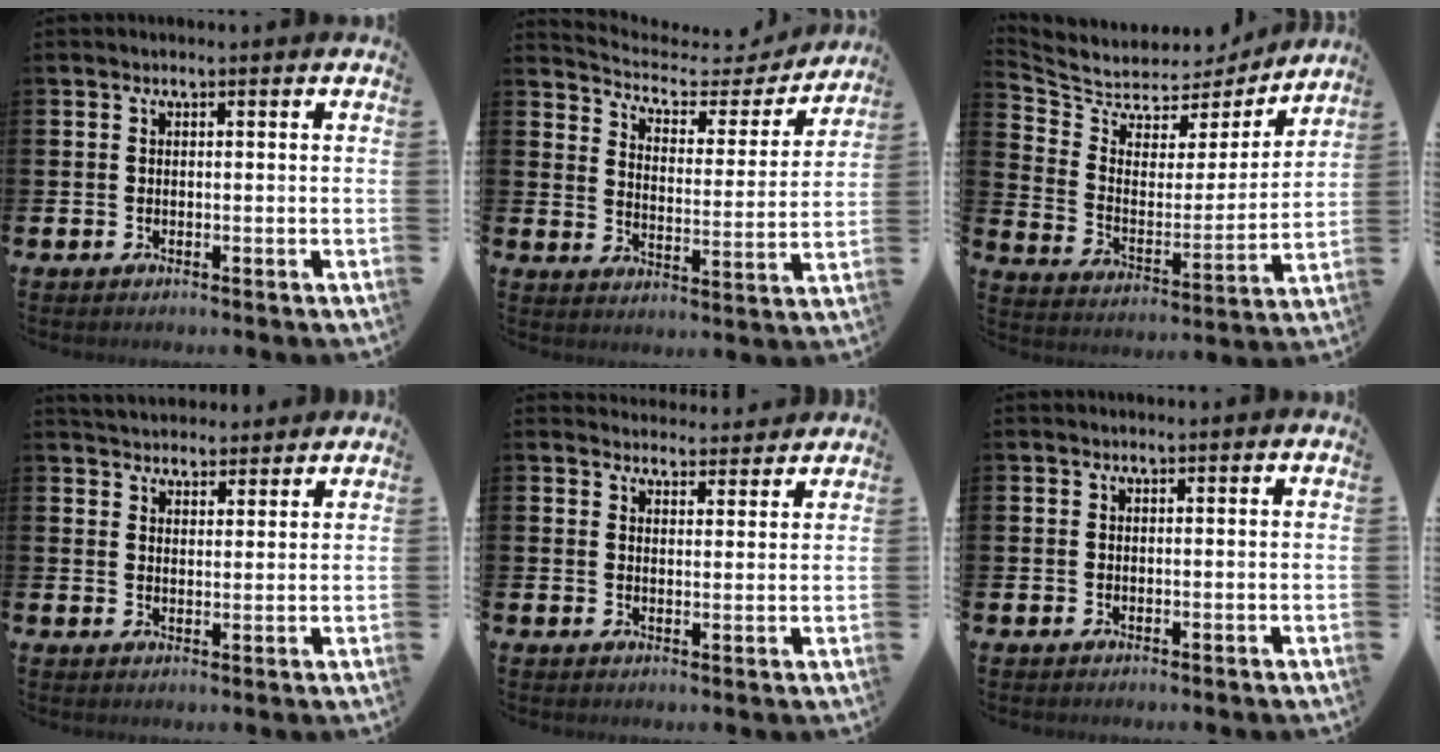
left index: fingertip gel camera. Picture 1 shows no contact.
{"total": 5.0, "force": [4.3, 2.3, 1.5], "torque": [-0.055, -0.035, 0.062]}
{"total": 5.9, "force": [5.5, 2.2, 0.1], "torque": [-0.048, -0.053, 0.090]}
{"total": 4.2, "force": [4.1, 0.9, -0.3], "torque": [-0.007, -0.019, 0.076]}
{"total": 3.8, "force": [3.7, 0.7, -0.3], "torque": [-0.004, -0.020, 0.068]}
{"total": 0.0}